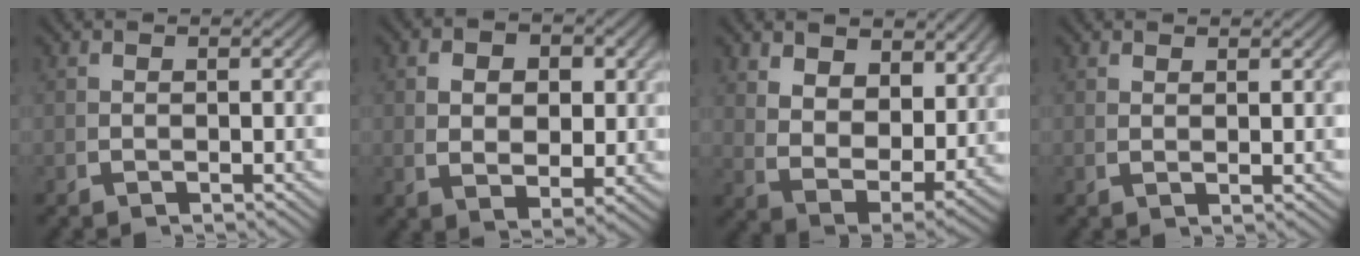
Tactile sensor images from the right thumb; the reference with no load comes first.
{"total": 4.4, "force": [0.6, 2.9, 3.2], "torque": [-0.051, -0.015, 0.024]}
{"total": 8.7, "force": [2.0, 5.8, 6.2], "torque": [-0.140, -0.048, 0.056]}
{"total": 1.1, "force": [1.0, -0.2, 0.5], "torque": [-0.007, 0.000, 0.021]}